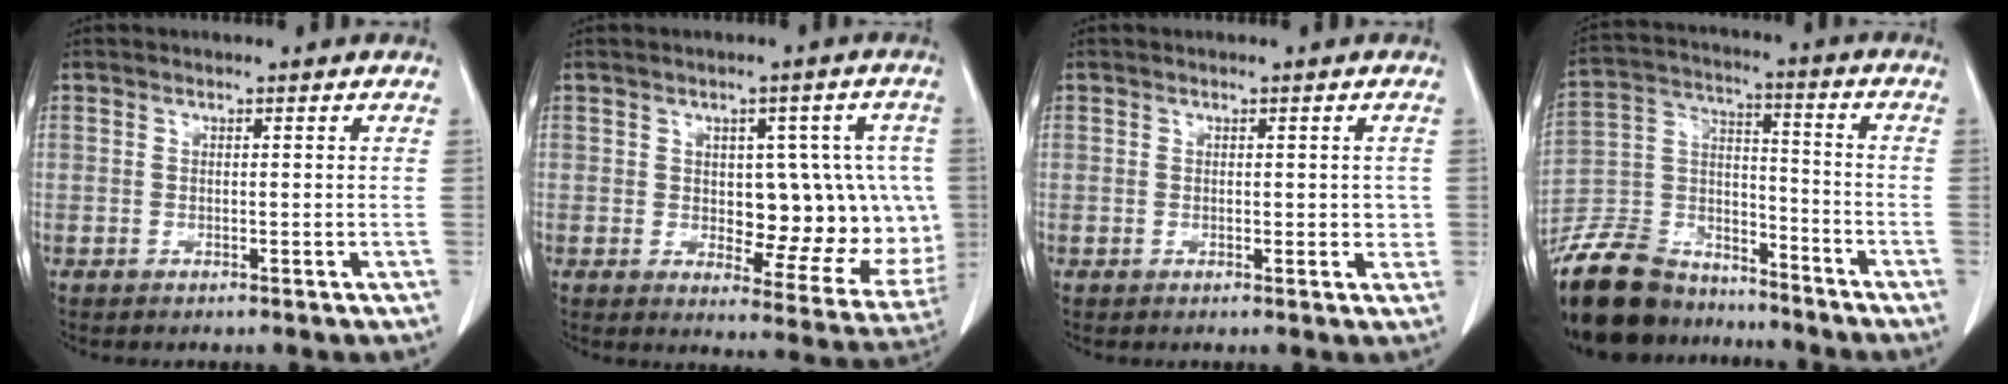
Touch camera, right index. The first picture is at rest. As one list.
[{"total": 13.3, "force": [0.3, 6.7, 11.5], "torque": [-0.124, 0.013, 0.018]}, {"total": 2.4, "force": [0.0, 1.5, 1.9], "torque": [-0.015, 0.004, 0.001]}, {"total": 17.1, "force": [-14.8, 7.1, 4.8], "torque": [-0.109, 0.031, -0.262]}]